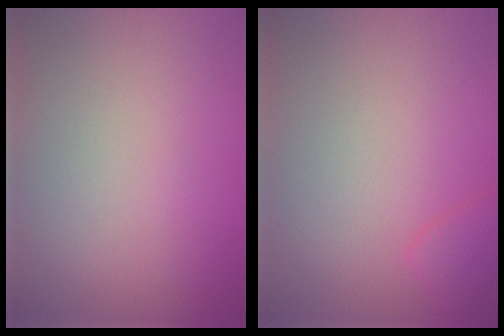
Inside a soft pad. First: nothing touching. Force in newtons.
{"total": 1.9, "press": 1.9, "slide": 0.1}